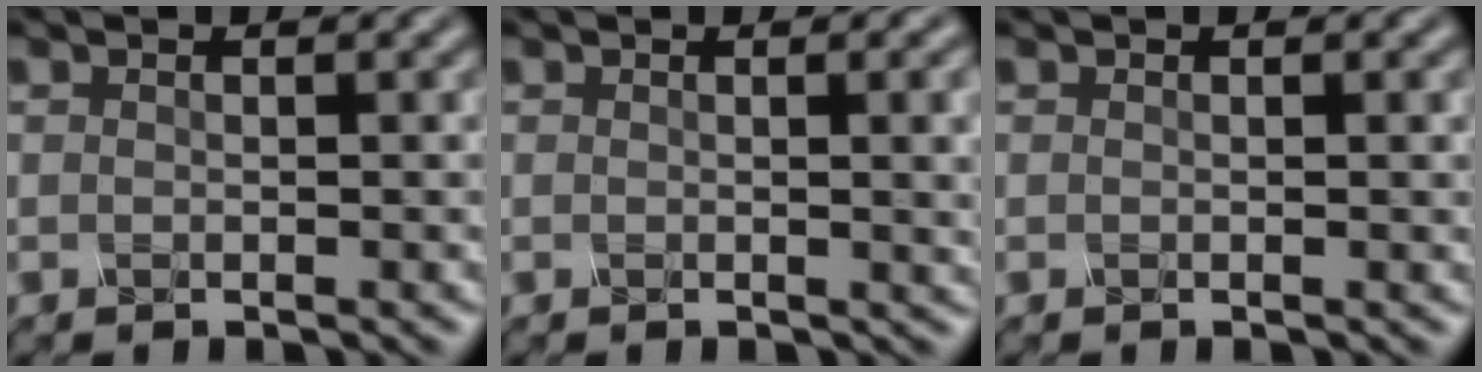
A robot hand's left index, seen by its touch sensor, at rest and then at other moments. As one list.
[{"total": 3.9, "force": [0.4, 1.4, 3.6], "torque": [-0.030, 0.005, 0.004]}, {"total": 0.8, "force": [0.1, 0.2, 0.8], "torque": [-0.006, 0.002, -0.001]}]